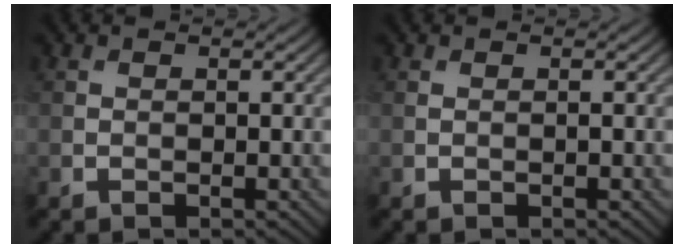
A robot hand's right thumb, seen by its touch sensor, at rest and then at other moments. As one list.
[{"total": 0.0}]